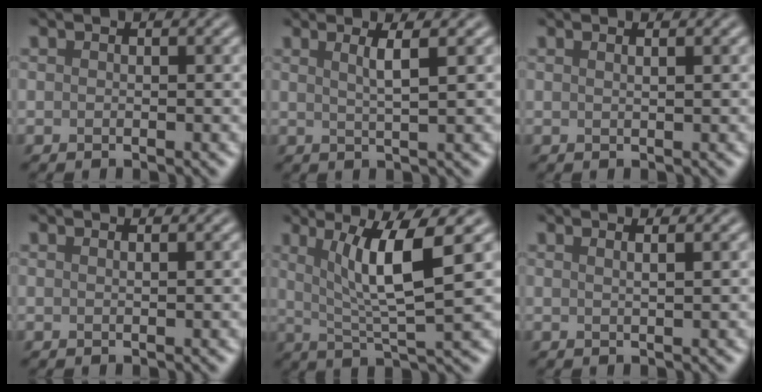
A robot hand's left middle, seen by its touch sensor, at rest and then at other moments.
{"total": 2.5, "force": [0.9, 0.5, 2.3], "torque": [-0.033, 0.000, 0.013]}
{"total": 1.7, "force": [0.9, 0.8, 1.2], "torque": [0.005, -0.006, -0.011]}
{"total": 1.1, "force": [0.6, 0.5, 0.7], "torque": [0.003, -0.009, -0.005]}
{"total": 6.7, "force": [2.0, 1.0, 6.3], "torque": [-0.104, -0.005, 0.036]}
{"total": 2.4, "force": [1.2, 1.1, 1.7], "torque": [0.000, 0.004, -0.012]}